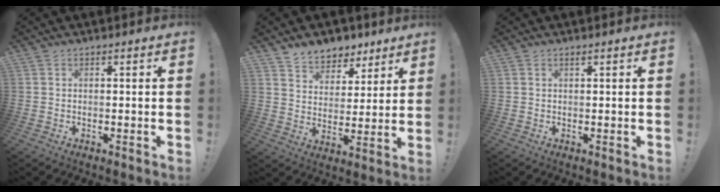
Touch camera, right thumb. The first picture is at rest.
{"total": 7.7, "force": [6.1, 4.6, 0.6], "torque": [-0.011, -0.055, 0.119]}
{"total": 0.7, "force": [0.4, -0.1, 0.5], "torque": [-0.019, 0.004, 0.009]}